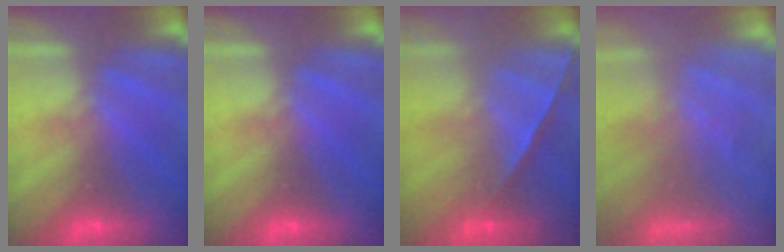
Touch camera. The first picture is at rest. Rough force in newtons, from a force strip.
{"total": 0.0}
{"total": 1.1}
{"total": 7.5}